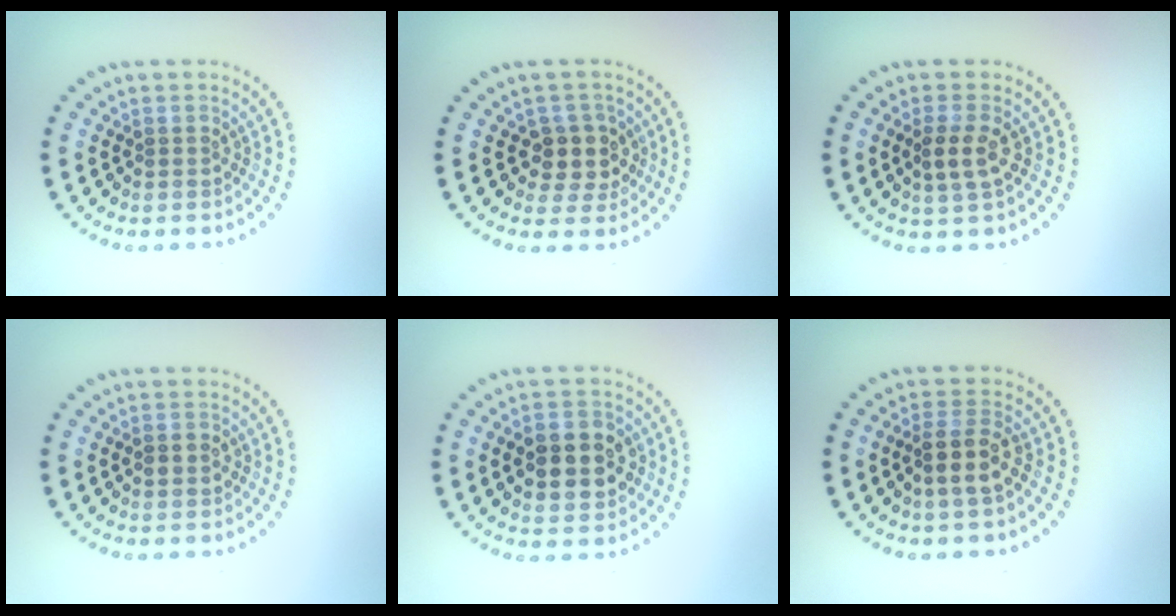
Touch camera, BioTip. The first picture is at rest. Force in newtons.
{"total": 2.9, "press": 2.5, "slide": 1.4}
{"total": 2.3, "press": 2.2, "slide": 0.8}
{"total": 1.5, "press": 1.5, "slide": 0.1}
{"total": 5.6, "press": 5.5, "slide": 0.4}
{"total": 2.8, "press": 2.5, "slide": 1.3}